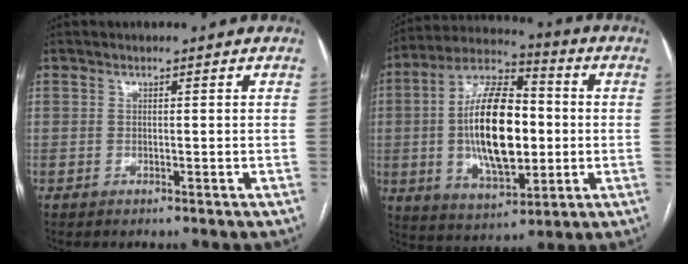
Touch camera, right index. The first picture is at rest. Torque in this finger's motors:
{"motor_torque": [2.15, -0.01, 0.45, 0.12]}